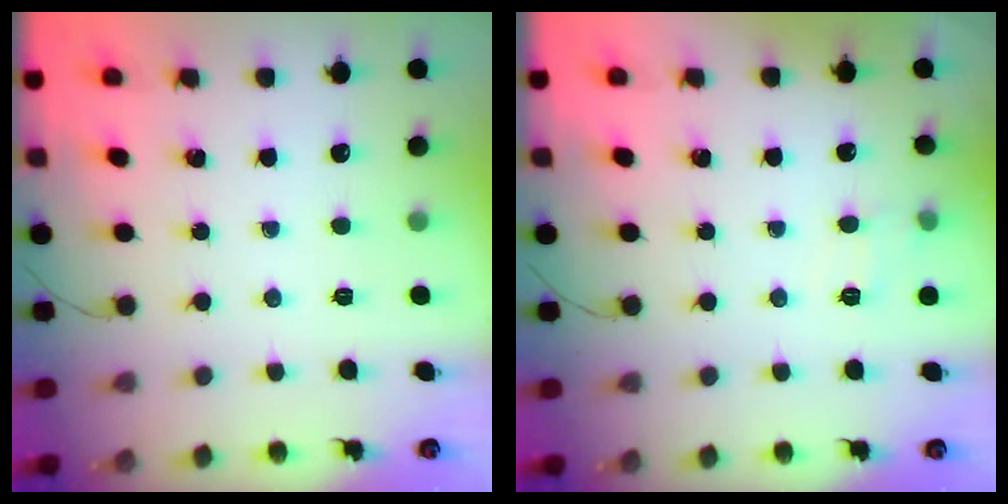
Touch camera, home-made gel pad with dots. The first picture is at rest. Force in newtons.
{"total": 5.0, "press": 4.7, "slide": 1.8}